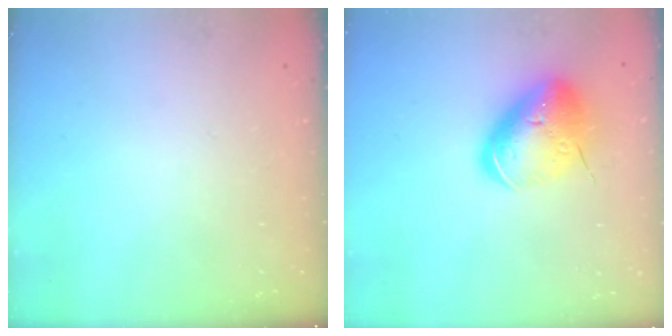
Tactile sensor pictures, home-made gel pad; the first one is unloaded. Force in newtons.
{"total": 16.1, "press": 15.8, "slide": 2.8}